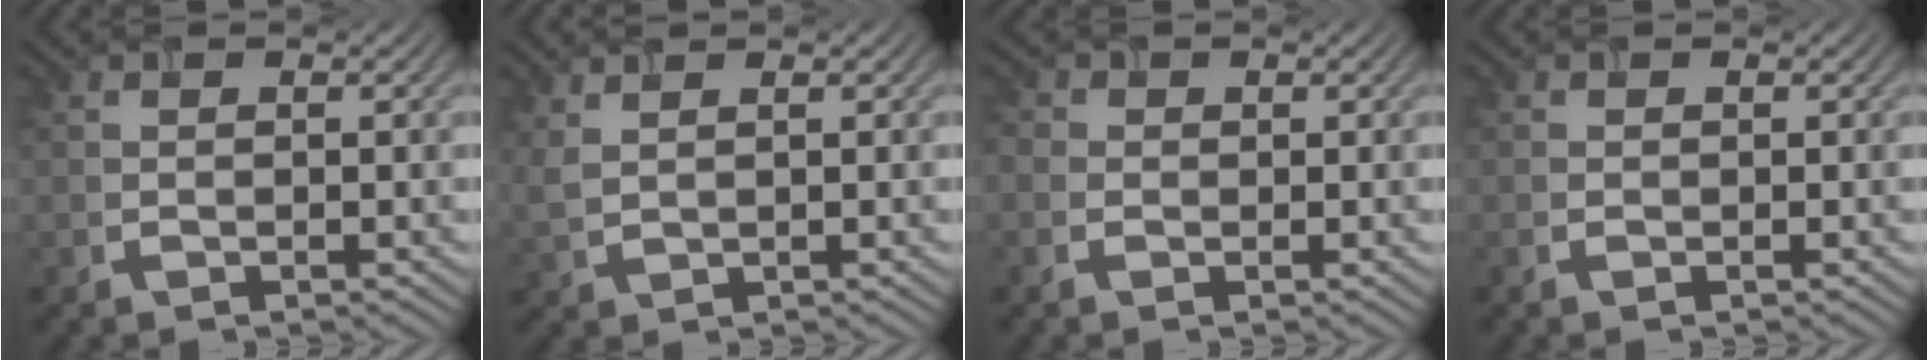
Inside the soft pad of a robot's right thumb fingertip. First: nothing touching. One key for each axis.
{"total": 2.2, "fx": 1.4, "fy": 0.7, "fz": 1.5, "tx": -0.047, "ty": 0.003, "tz": 0.035}
{"total": 1.5, "fx": -0.3, "fy": 1.4, "fz": 0.6, "tx": -0.014, "ty": -0.001, "tz": -0.009}
{"total": 0.0}